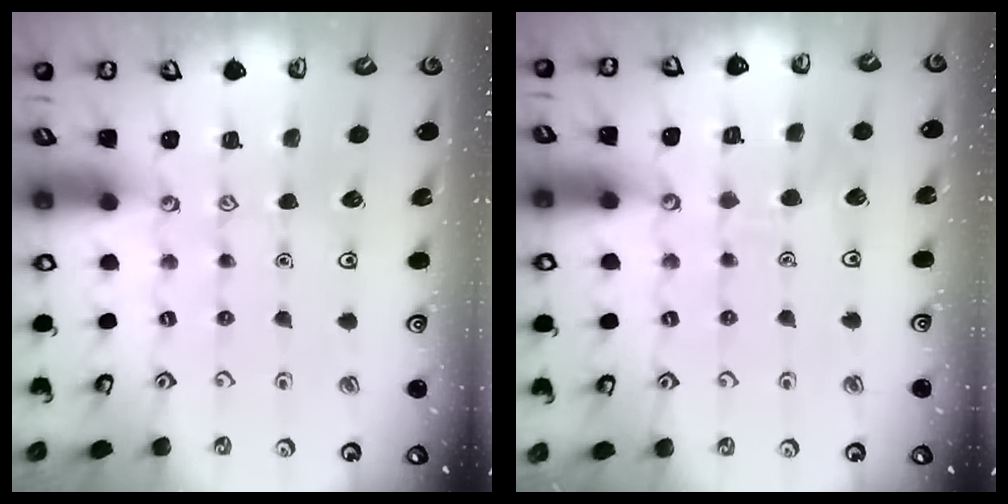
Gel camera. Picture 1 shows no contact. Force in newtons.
{"total": 5.7, "press": 5.7, "slide": 0.4}